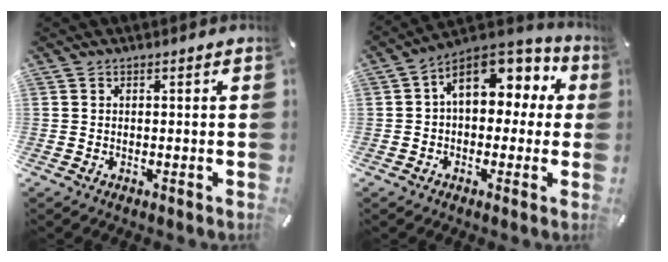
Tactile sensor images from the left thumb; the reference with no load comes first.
{"total": 11.6, "force": [4.6, 7.6, 7.5], "torque": [-0.108, -0.023, 0.083]}